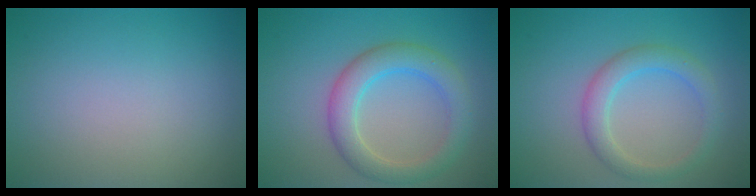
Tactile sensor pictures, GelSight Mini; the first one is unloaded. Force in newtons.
{"total": 4.4, "press": 4.4, "slide": 0.1}
{"total": 3.0, "press": 3.0, "slide": 0.1}